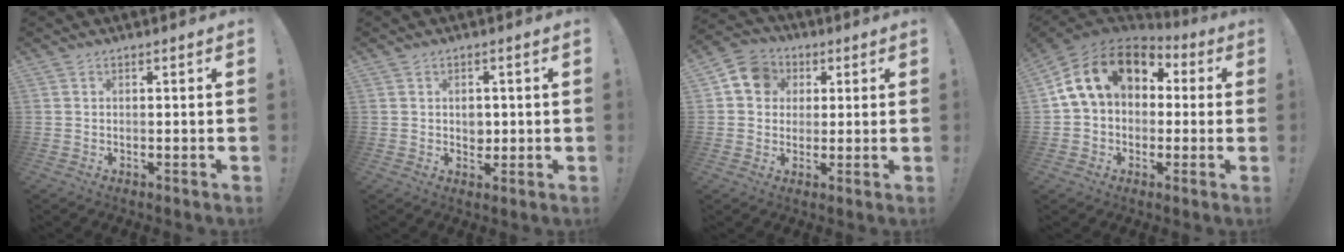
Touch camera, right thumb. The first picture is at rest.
{"total": 3.4, "force": [0.2, 3.0, 1.7], "torque": [-0.003, -0.008, -0.001]}
{"total": 9.4, "force": [2.2, 8.3, 3.8], "torque": [-0.046, 0.003, 0.045]}
{"total": 17.2, "force": [5.4, 11.7, 11.5], "torque": [-0.198, -0.004, 0.095]}